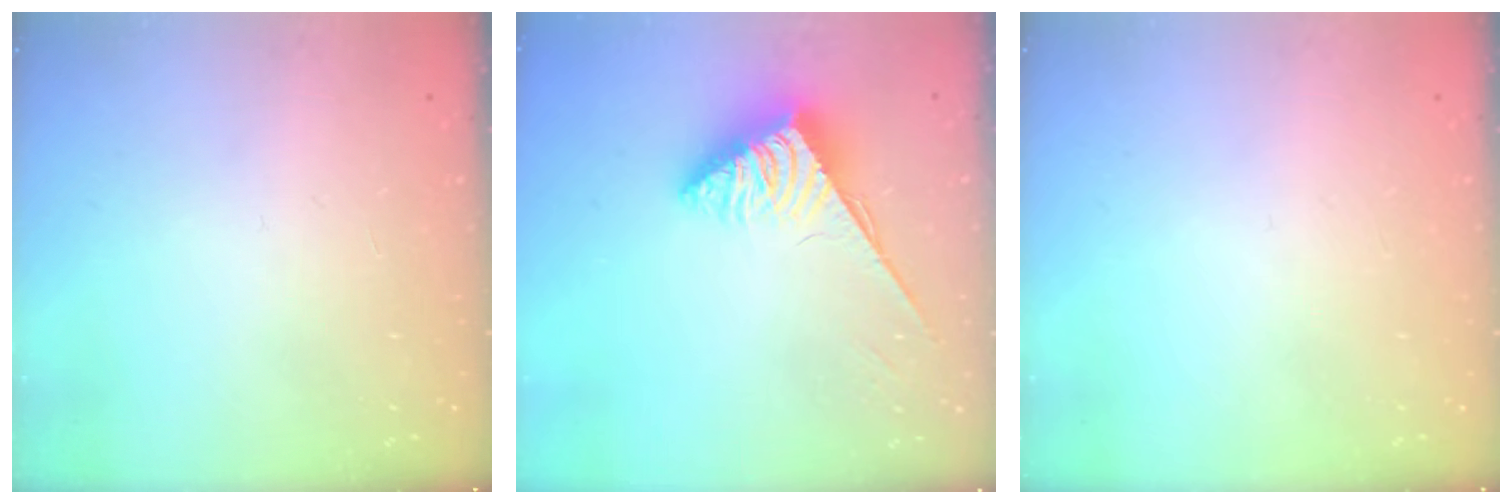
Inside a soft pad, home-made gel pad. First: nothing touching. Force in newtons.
{"total": 3.9, "press": 3.8, "slide": 0.6}
{"total": 0.0}